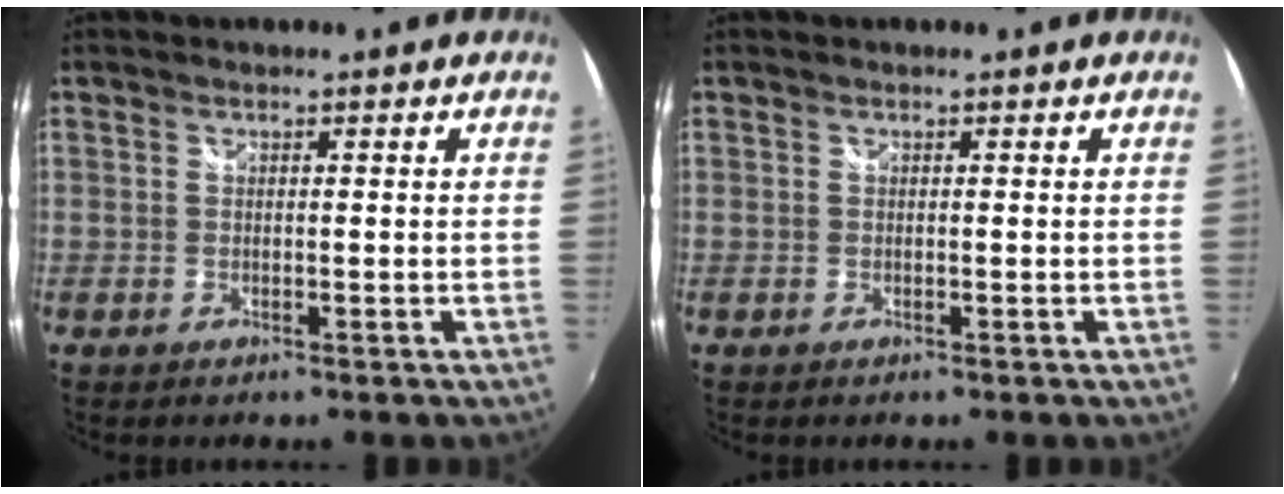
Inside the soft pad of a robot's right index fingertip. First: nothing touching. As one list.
[{"total": 0.0}]